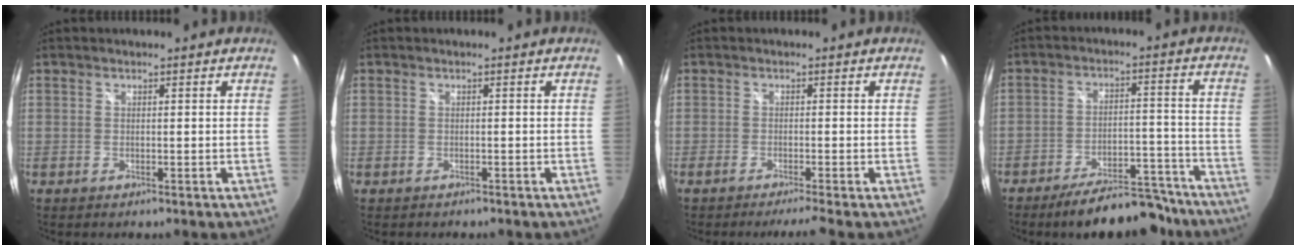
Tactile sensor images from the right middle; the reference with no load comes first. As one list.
[{"total": 0.7, "force": [-0.6, 0.4, 0.0], "torque": [-0.004, 0.002, -0.008]}, {"total": 3.4, "force": [-2.9, -0.8, 1.5], "torque": [-0.029, -0.010, -0.052]}, {"total": 14.5, "force": [-12.6, 3.9, 5.9], "torque": [-0.095, 0.023, -0.166]}]